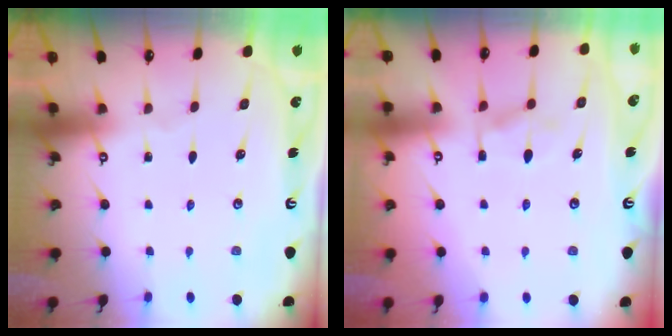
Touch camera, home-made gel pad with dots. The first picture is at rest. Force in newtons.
{"total": 1.7, "press": 0.9, "slide": 1.5}